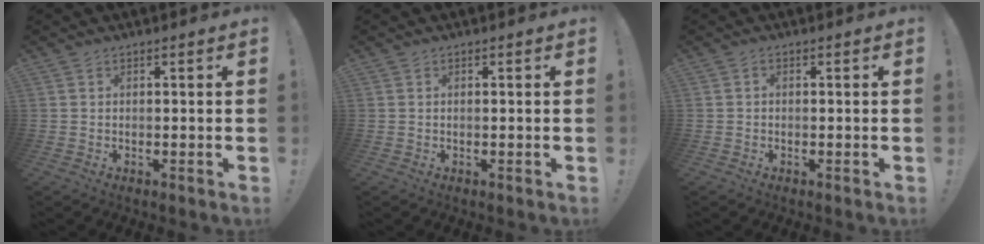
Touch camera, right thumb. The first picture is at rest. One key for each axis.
{"total": 0.0}
{"total": 0.7, "fx": -0.5, "fy": 0.3, "fz": 0.3, "tx": -0.013, "ty": 0.004, "tz": -0.008}